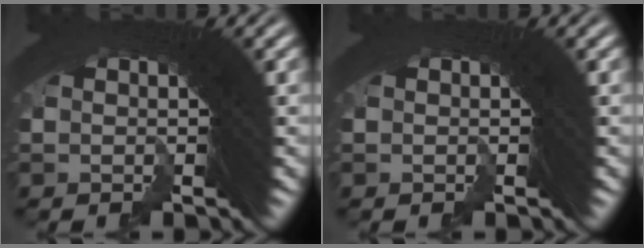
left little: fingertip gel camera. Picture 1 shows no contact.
{"total": 0.0}